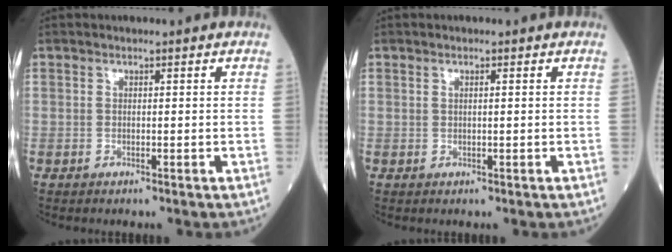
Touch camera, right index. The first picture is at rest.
{"total": 0.6, "force": [0.2, 0.0, 0.5], "torque": [-0.014, 0.000, 0.005]}